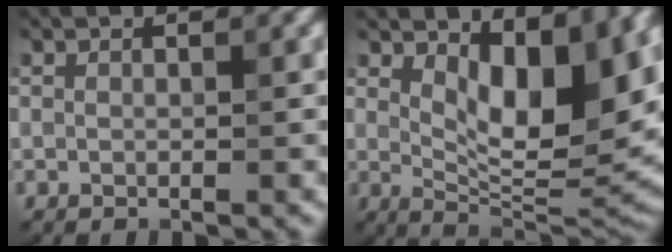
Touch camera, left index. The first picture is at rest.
{"total": 10.0, "force": [3.0, 4.4, 8.5], "torque": [-0.125, -0.014, 0.051]}